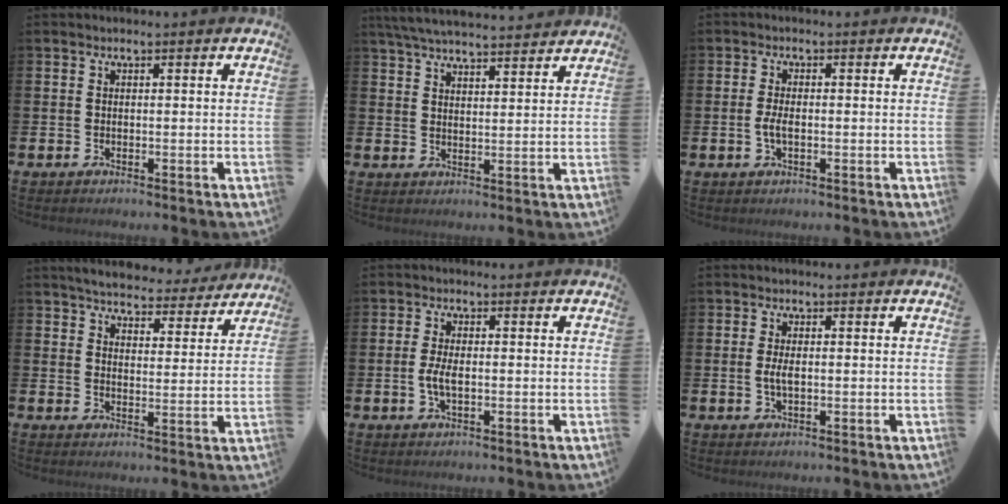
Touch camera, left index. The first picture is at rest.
{"total": 5.6, "force": [5.4, 0.5, 1.2], "torque": [-0.044, -0.024, 0.099]}
{"total": 2.3, "force": [-0.4, 1.0, 2.0], "torque": [-0.037, 0.001, -0.008]}
{"total": 5.2, "force": [5.1, 1.0, 0.6], "torque": [-0.016, -0.039, 0.084]}
{"total": 3.0, "force": [-0.3, 1.2, 2.7], "torque": [-0.056, -0.001, -0.010]}
{"total": 2.2, "force": [-0.1, 0.8, 2.1], "torque": [-0.038, 0.001, -0.003]}